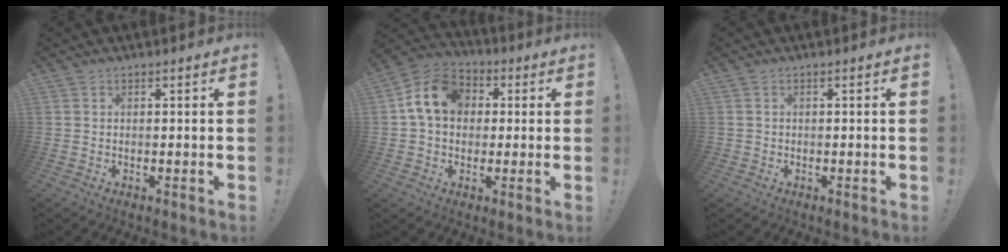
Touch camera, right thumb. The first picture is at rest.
{"total": 13.2, "force": [2.9, 10.3, 7.7], "torque": [-0.127, 0.009, 0.061]}
{"total": 0.7, "force": [-0.3, 0.7, 0.1], "torque": [-0.001, 0.002, -0.005]}